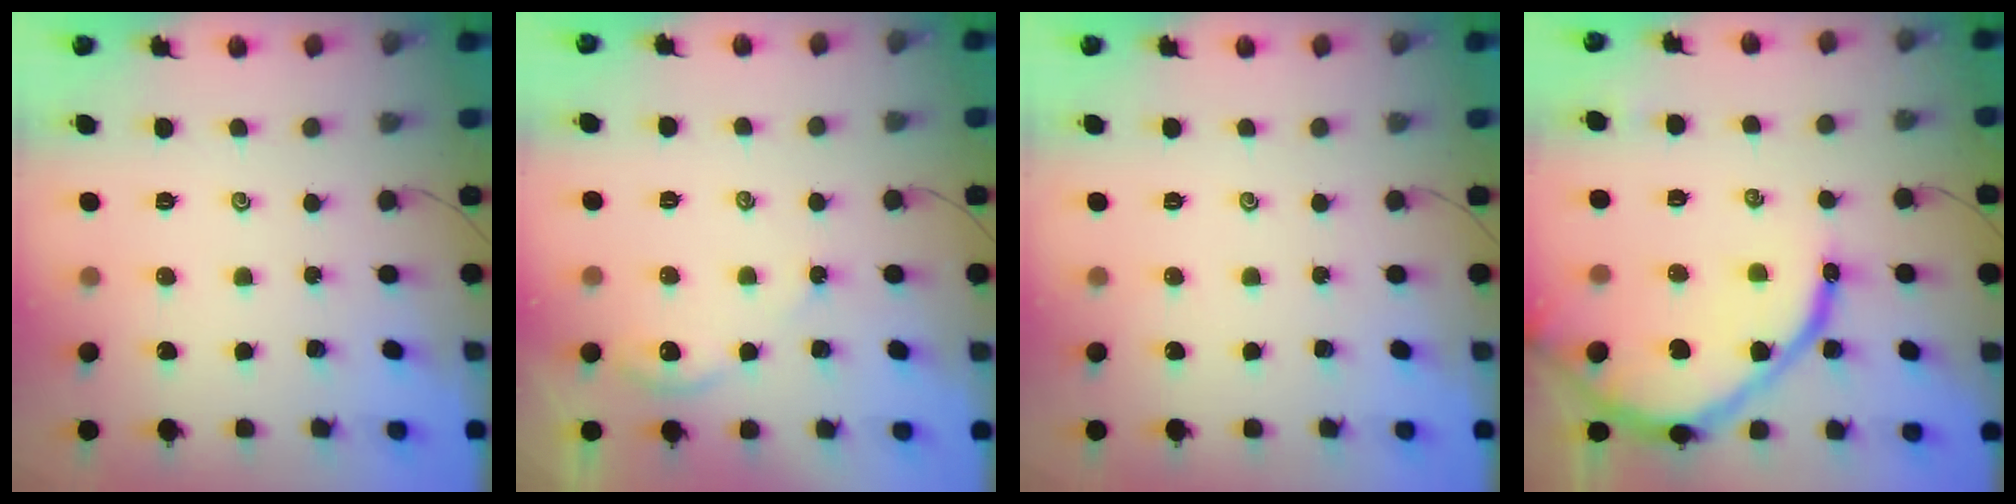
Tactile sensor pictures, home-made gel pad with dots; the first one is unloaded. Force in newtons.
{"total": 2.9, "press": 2.9, "slide": 0.3}
{"total": 0.0}
{"total": 16.6, "press": 16.6, "slide": 1.3}